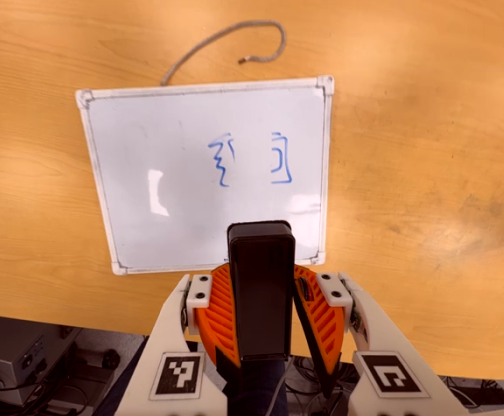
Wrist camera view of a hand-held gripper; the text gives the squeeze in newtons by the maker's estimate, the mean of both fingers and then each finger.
{"total": 5.7, "left": 6.6, "right": 4.9}